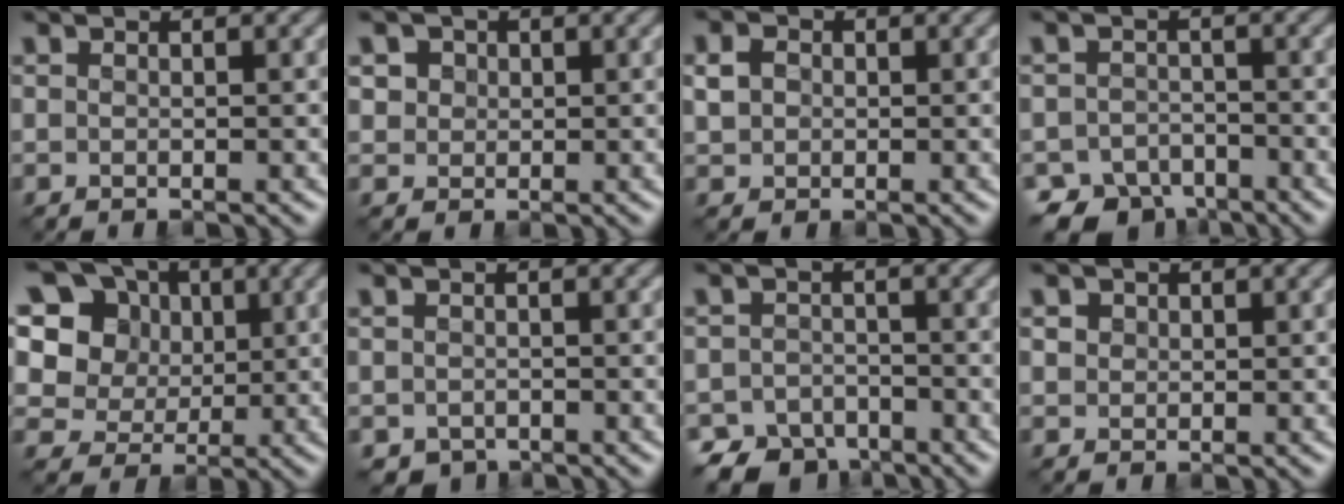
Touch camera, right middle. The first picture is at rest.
{"total": 2.7, "force": [1.3, 2.2, 1.1], "torque": [-0.027, 0.006, 0.025]}
{"total": 1.9, "force": [0.2, 1.7, 0.8], "torque": [-0.017, 0.001, 0.002]}
{"total": 5.4, "force": [-4.3, 3.2, 1.0], "torque": [0.001, -0.007, -0.074]}
{"total": 12.1, "force": [4.9, 9.7, 5.2], "torque": [-0.134, 0.027, 0.086]}
{"total": 1.2, "force": [-0.9, 0.8, 0.2], "torque": [0.000, -0.005, -0.016]}
{"total": 6.5, "force": [-5.2, 3.8, 1.2], "torque": [0.002, -0.008, -0.082]}
{"total": 1.1, "force": [0.5, 1.0, 0.3], "torque": [-0.003, -0.003, 0.009]}